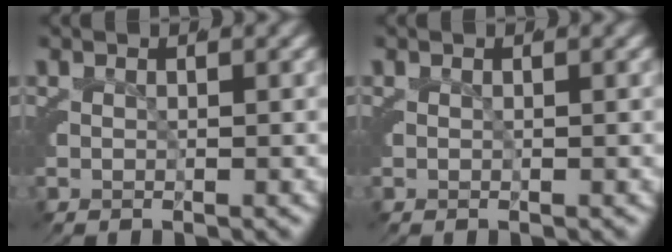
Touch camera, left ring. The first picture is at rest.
{"total": 0.0}